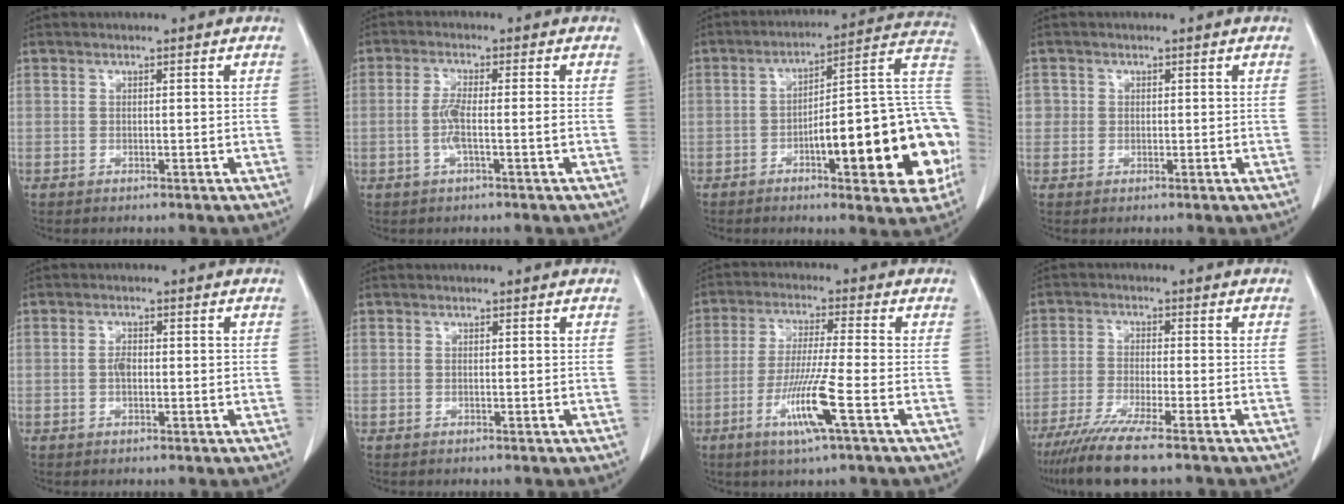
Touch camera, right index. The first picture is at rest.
{"total": 3.9, "force": [-1.0, 0.1, 3.7], "torque": [-0.078, 0.002, -0.020]}
{"total": 23.1, "force": [-5.9, 4.5, 21.9], "torque": [-0.222, 0.033, -0.068]}
{"total": 1.7, "force": [0.2, 1.6, 0.2], "torque": [0.011, 0.005, 0.000]}
{"total": 2.2, "force": [-0.2, 1.0, 2.0], "torque": [-0.038, 0.003, -0.002]}
{"total": 0.0}
{"total": 9.4, "force": [-3.8, -0.8, 8.6], "torque": [-0.167, -0.019, -0.075]}
{"total": 9.5, "force": [-7.3, 0.1, 6.1], "torque": [-0.103, -0.026, -0.124]}